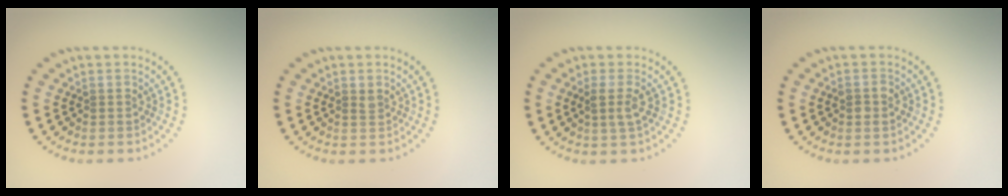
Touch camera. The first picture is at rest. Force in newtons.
{"total": 0.6, "press": 0.5, "slide": 0.3}
{"total": 1.5, "press": 1.3, "slide": 0.8}
{"total": 1.3, "press": 1.2, "slide": 0.3}